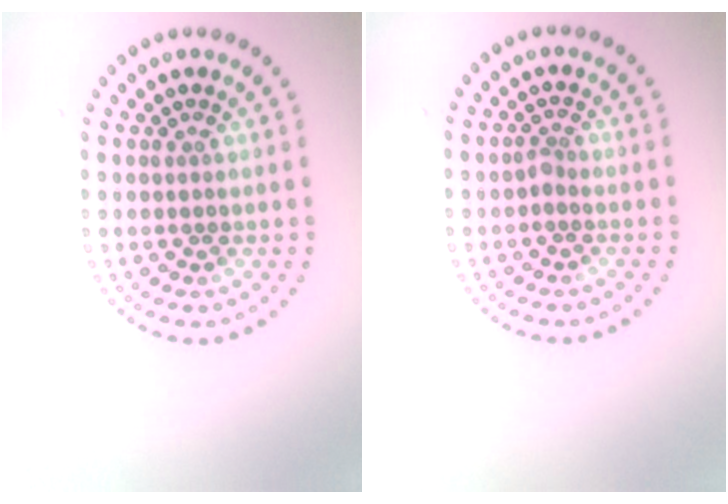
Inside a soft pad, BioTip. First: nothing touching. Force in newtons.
{"total": 0.7, "press": 0.5, "slide": 0.5}